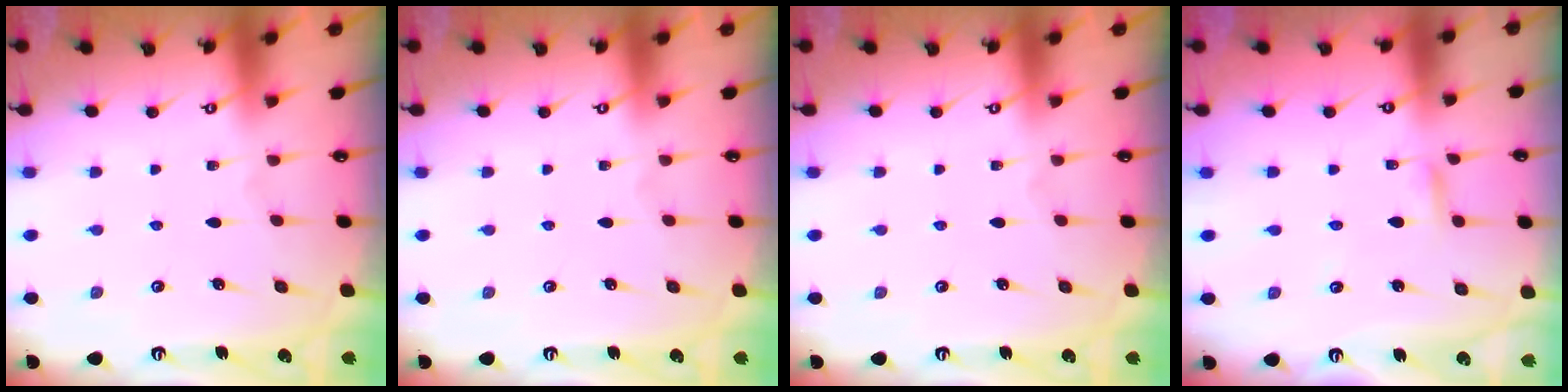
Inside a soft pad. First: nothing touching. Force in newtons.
{"total": 0.0}
{"total": 0.0}
{"total": 2.1, "press": 2.1, "slide": 0.1}